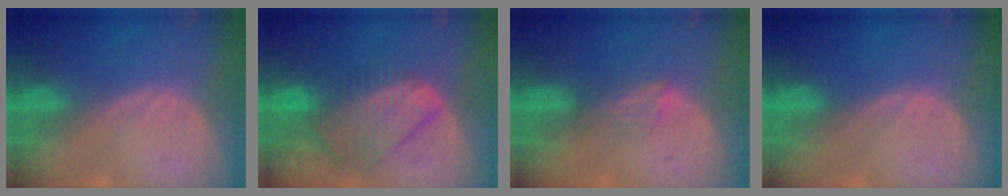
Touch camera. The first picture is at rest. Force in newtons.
{"total": 9.0, "press": 7.7, "slide": 4.5}
{"total": 2.4, "press": 1.9, "slide": 1.5}
{"total": 0.0}